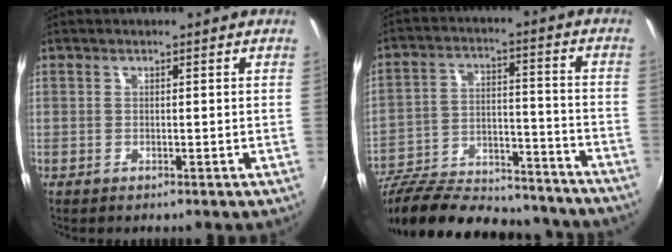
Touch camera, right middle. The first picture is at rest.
{"total": 29.7, "force": [-24.6, 9.5, 13.6], "torque": [-0.250, -0.003, -0.347]}